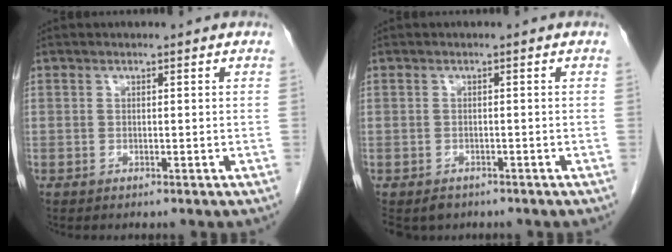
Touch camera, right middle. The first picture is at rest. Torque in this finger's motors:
{"motor_torque": [0.38, -0.22, 0.02, 0.02]}